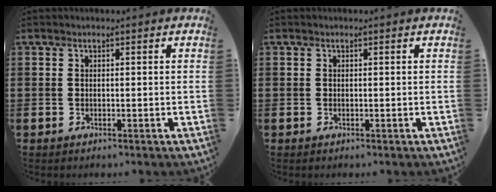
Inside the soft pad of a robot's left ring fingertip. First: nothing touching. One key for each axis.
{"total": 0.0}